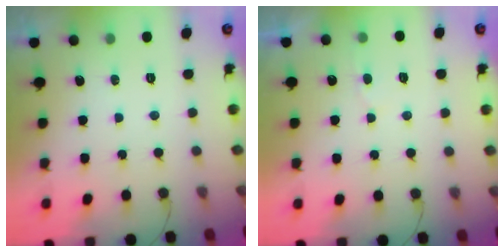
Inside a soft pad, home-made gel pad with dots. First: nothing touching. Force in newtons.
{"total": 2.9, "press": 2.8, "slide": 0.3}